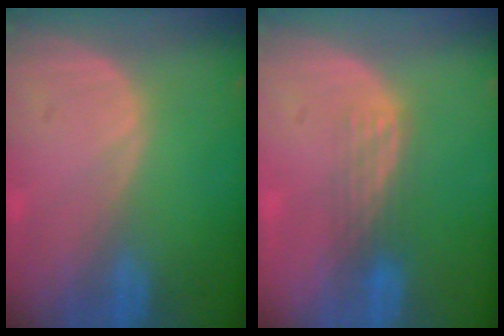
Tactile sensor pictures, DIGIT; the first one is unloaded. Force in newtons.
{"total": 2.9, "press": 2.7, "slide": 1.2}